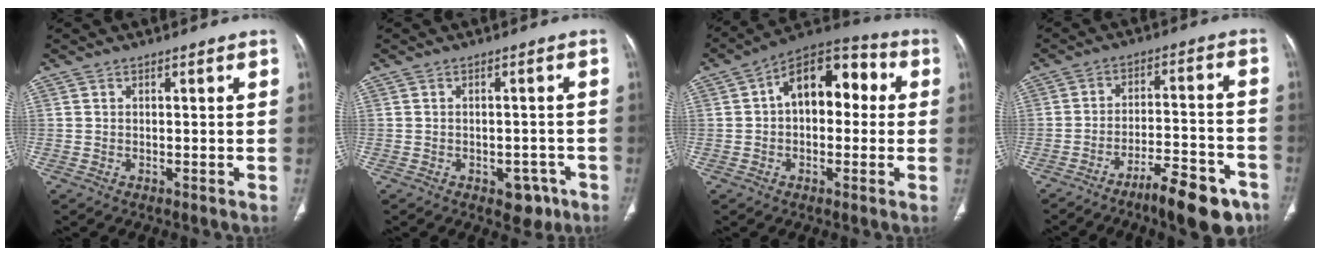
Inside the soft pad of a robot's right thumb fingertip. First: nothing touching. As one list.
[{"total": 4.4, "force": [-2.4, 2.7, 2.5], "torque": [-0.010, 0.015, -0.025]}, {"total": 13.7, "force": [1.7, 8.4, 10.6], "torque": [-0.119, 0.042, 0.011]}, {"total": 12.6, "force": [-8.5, 3.5, 8.7], "torque": [-0.118, 0.063, -0.129]}]